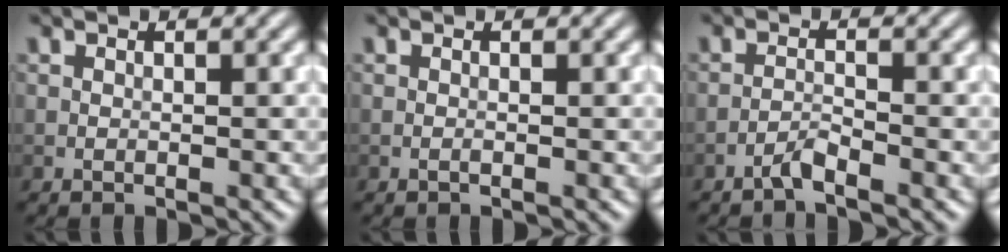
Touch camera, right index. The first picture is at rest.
{"total": 0.0}
{"total": 1.4, "force": [-1.2, 0.0, 0.8], "torque": [-0.014, 0.006, -0.029]}